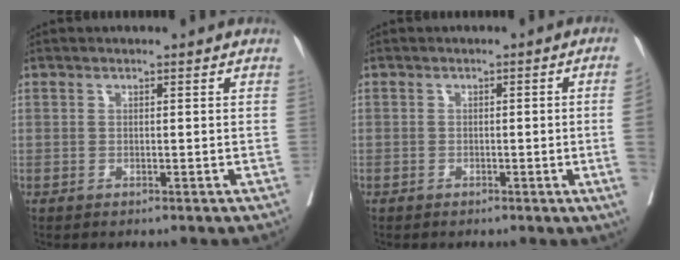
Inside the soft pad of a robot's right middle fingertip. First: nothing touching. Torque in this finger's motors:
{"motor_torque": [0.69, -0.95, -0.82, -0.21]}